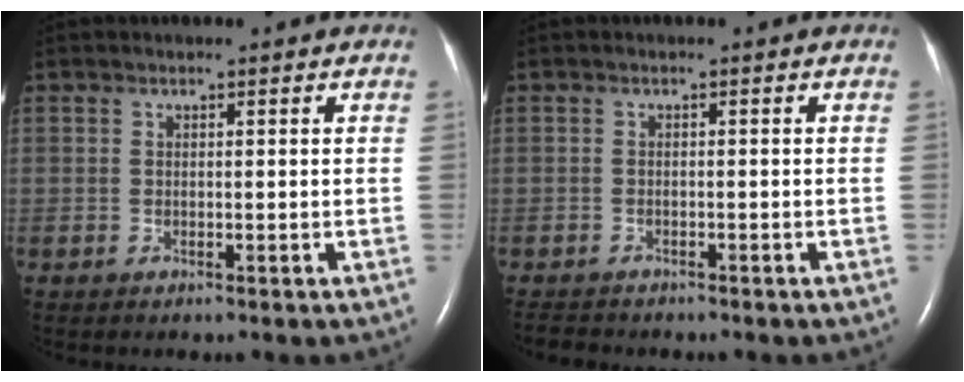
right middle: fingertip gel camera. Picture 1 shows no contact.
{"total": 2.8, "force": [-2.6, 0.8, 0.7], "torque": [-0.013, -0.007, -0.037]}